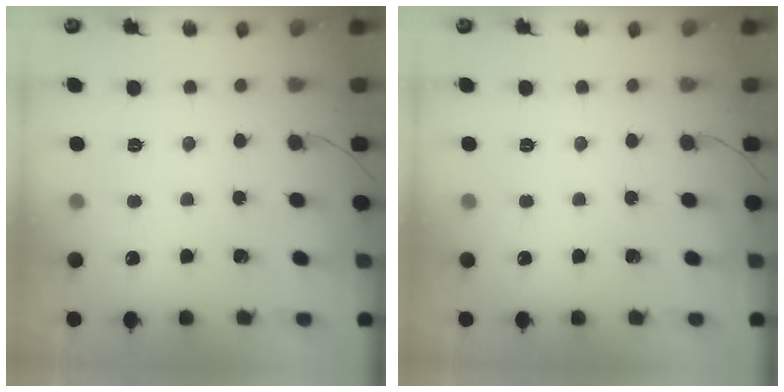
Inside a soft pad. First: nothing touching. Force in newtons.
{"total": 0.0}